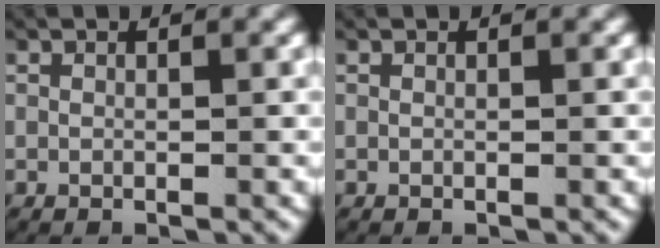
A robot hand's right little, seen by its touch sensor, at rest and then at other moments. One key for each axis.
{"total": 0.0}